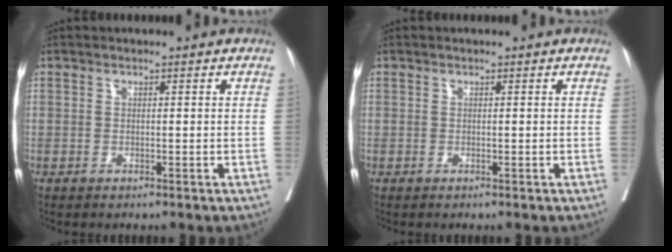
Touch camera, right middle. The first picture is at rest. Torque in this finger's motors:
{"motor_torque": [0.00, 0.00, 0.00, 0.00]}